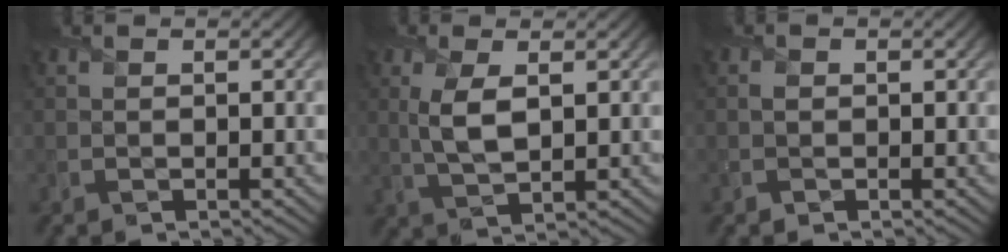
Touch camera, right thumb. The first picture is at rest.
{"total": 4.5, "force": [1.0, 1.8, 4.0], "torque": [-0.093, -0.001, 0.024]}
{"total": 0.5, "force": [0.0, 0.5, 0.2], "torque": [-0.002, -0.003, -0.002]}